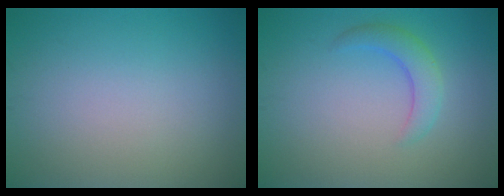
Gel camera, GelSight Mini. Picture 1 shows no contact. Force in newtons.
{"total": 2.5, "press": 2.5, "slide": 0.2}